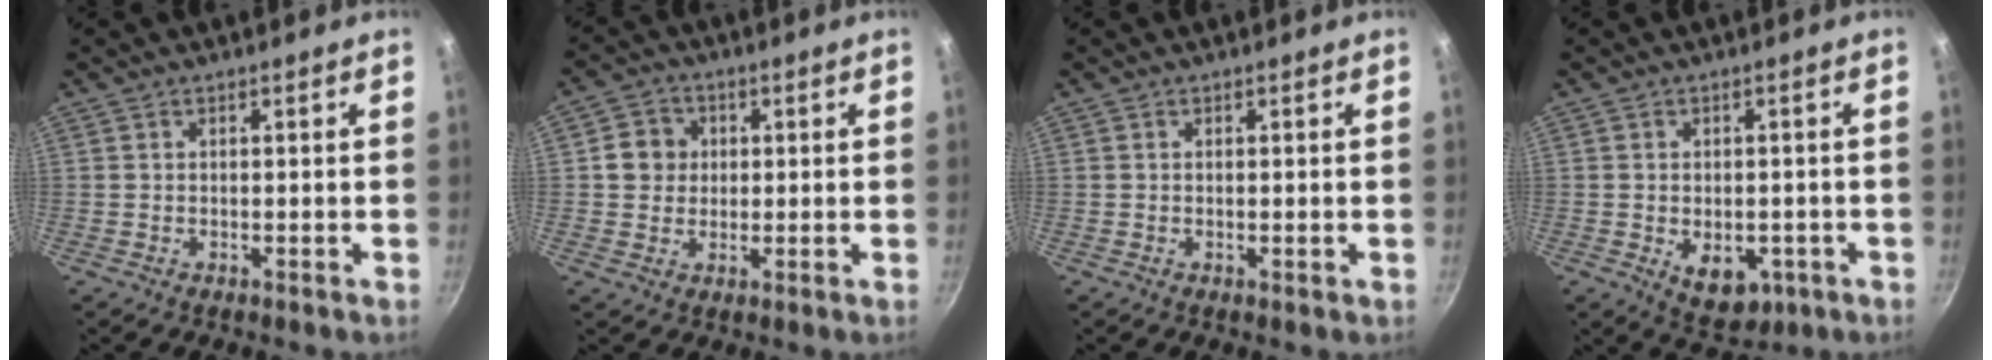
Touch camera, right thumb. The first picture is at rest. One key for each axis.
{"total": 5.7, "fx": 0.9, "fy": 5.3, "fz": 2.0, "tx": -0.003, "ty": 0.006, "tz": 0.004}
{"total": 0.6, "fx": 0.0, "fy": 0.1, "fz": 0.6, "tx": -0.008, "ty": -0.001, "tz": -0.001}
{"total": 7.8, "fx": -2.2, "fy": 5.1, "fz": 5.4, "tx": -0.053, "ty": 0.001, "tz": -0.017}